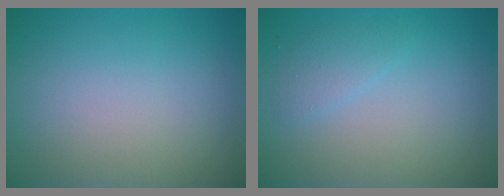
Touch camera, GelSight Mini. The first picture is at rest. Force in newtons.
{"total": 1.3, "press": 1.3, "slide": 0.0}